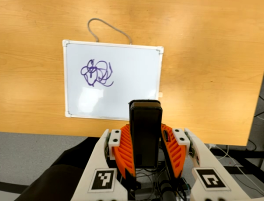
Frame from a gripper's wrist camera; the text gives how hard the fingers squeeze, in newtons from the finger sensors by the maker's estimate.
{"total": 5.1, "left": 3.4, "right": 6.9}